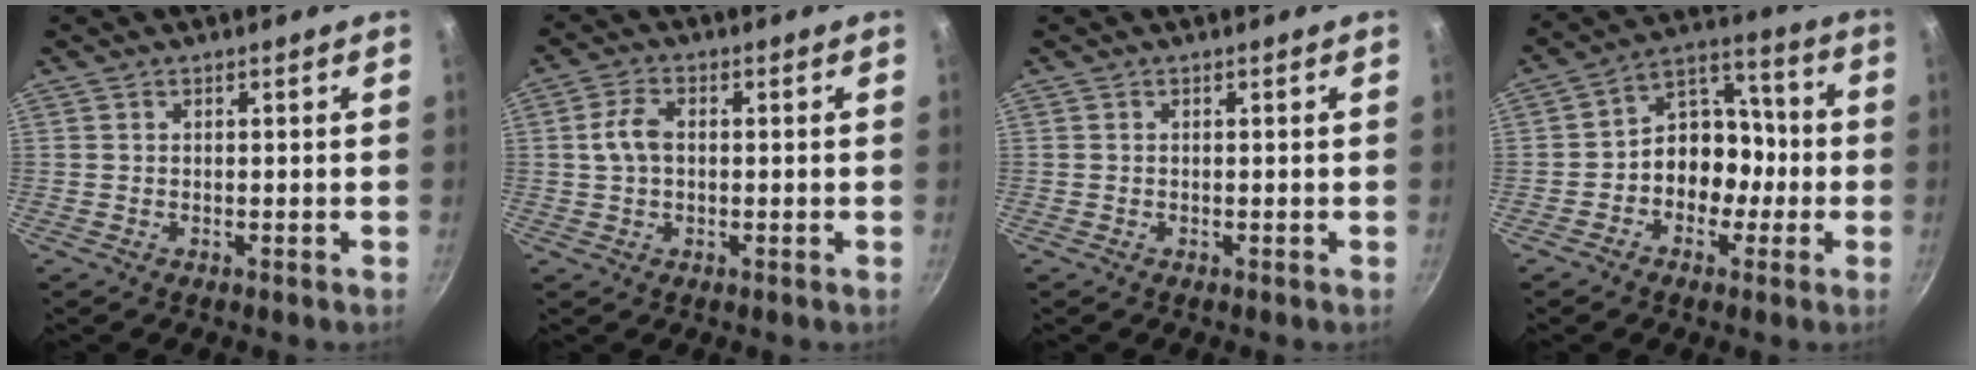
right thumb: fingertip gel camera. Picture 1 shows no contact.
{"total": 4.9, "force": [0.3, 3.1, 3.7], "torque": [-0.071, 0.014, 0.001]}
{"total": 0.0}
{"total": 11.2, "force": [-2.6, 9.0, 6.1], "torque": [-0.028, 0.060, -0.054]}